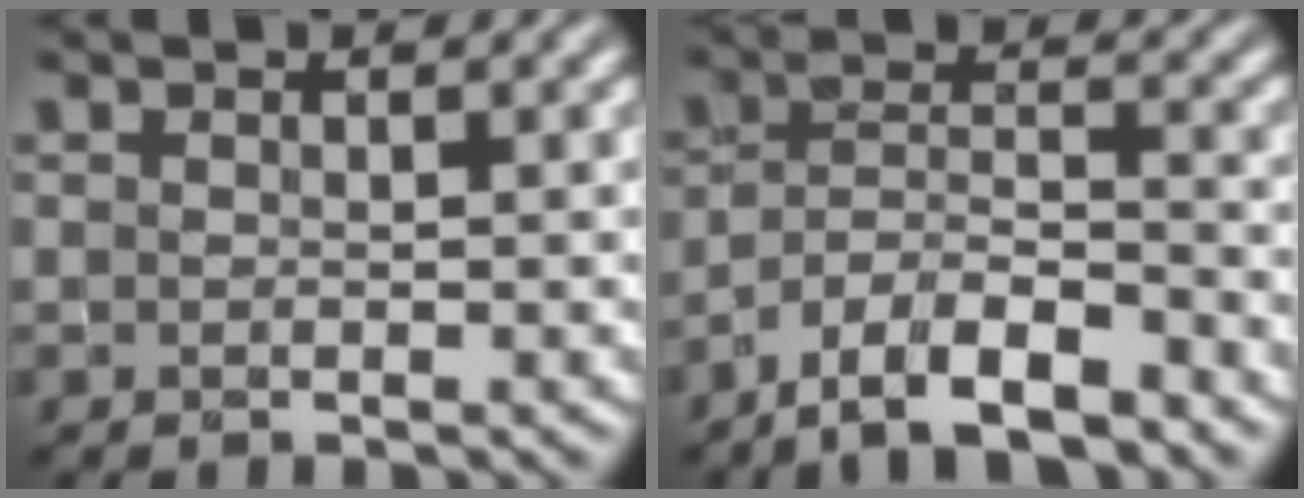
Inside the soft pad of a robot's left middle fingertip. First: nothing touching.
{"total": 7.1, "force": [-5.5, 2.1, 4.1], "torque": [-0.065, 0.002, -0.102]}